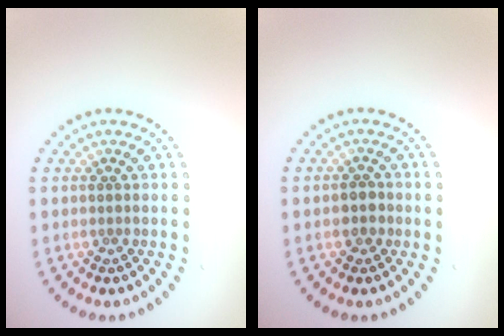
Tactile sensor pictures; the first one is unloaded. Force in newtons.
{"total": 1.8, "press": 1.7, "slide": 0.6}